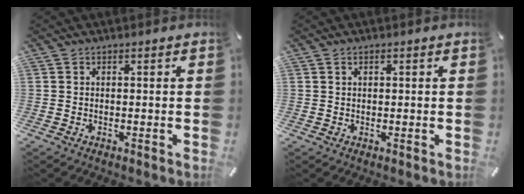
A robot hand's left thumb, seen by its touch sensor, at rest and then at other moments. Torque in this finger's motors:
{"motor_torque": [-0.29, -0.61, 0.01, 0.15, -0.01]}